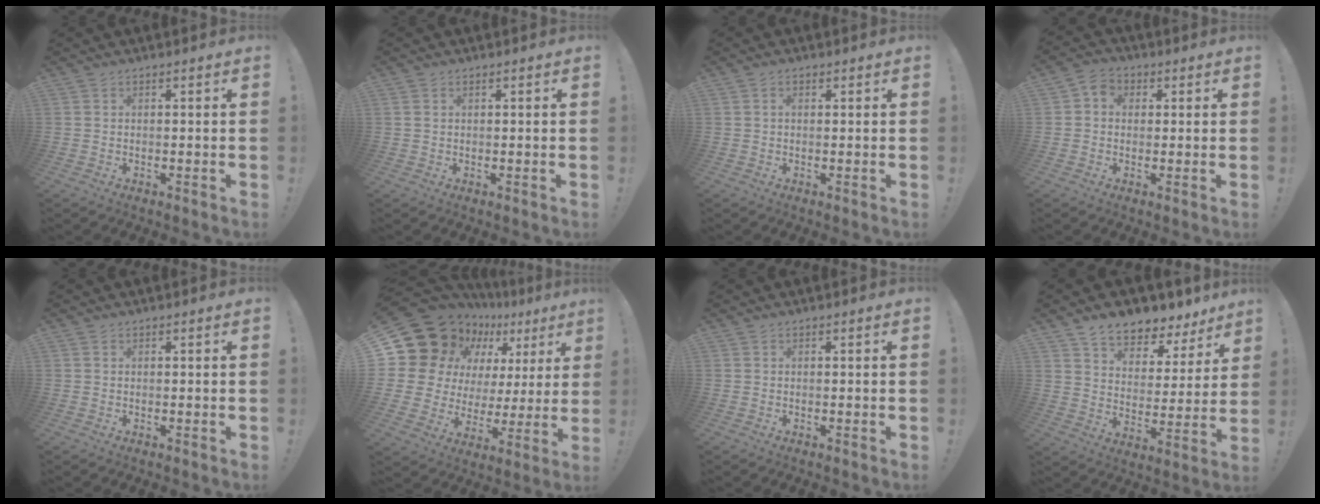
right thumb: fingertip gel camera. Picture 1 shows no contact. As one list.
[{"total": 0.7, "force": [0.4, 0.6, 0.2], "torque": [-0.011, 0.004, 0.009]}, {"total": 0.8, "force": [0.1, 0.5, 0.6], "torque": [-0.009, 0.002, 0.000]}, {"total": 4.6, "force": [0.4, 4.0, 2.1], "torque": [-0.028, 0.006, 0.008]}, {"total": 0.0}, {"total": 17.2, "force": [10.9, 10.9, 7.6], "torque": [-0.118, -0.089, 0.224]}, {"total": 0.0}, {"total": 8.6, "force": [7.2, 3.8, 2.6], "torque": [-0.044, -0.068, 0.131]}]